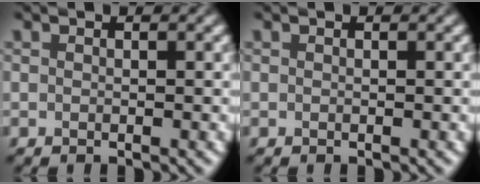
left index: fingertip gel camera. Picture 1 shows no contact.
{"total": 0.0}